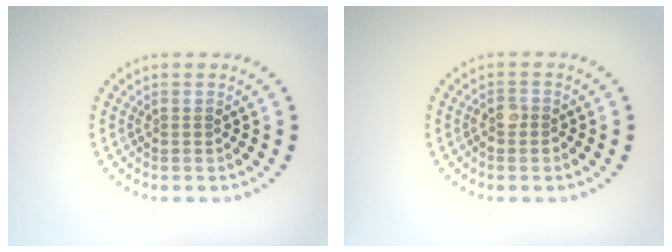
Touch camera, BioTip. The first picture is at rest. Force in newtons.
{"total": 1.4, "press": 1.3, "slide": 0.7}